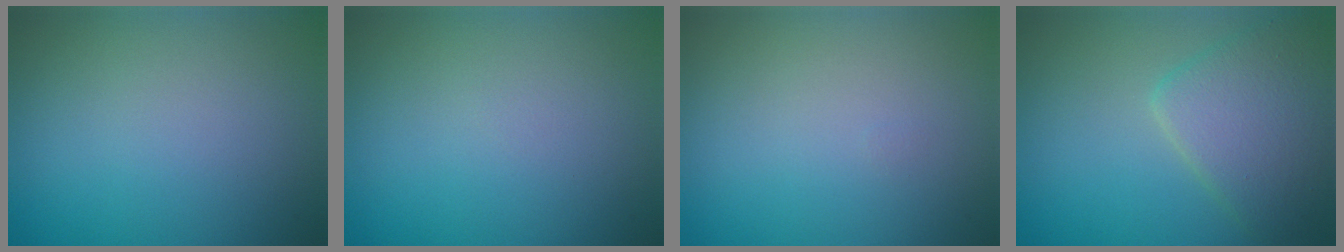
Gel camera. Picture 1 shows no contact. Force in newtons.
{"total": 0.0}
{"total": 0.0}
{"total": 4.7, "press": 4.7, "slide": 0.1}